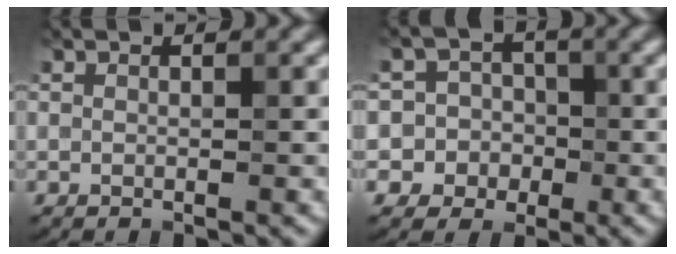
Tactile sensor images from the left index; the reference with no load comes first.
{"total": 5.1, "force": [-1.3, 4.9, 0.3], "torque": [0.020, 0.017, -0.051]}